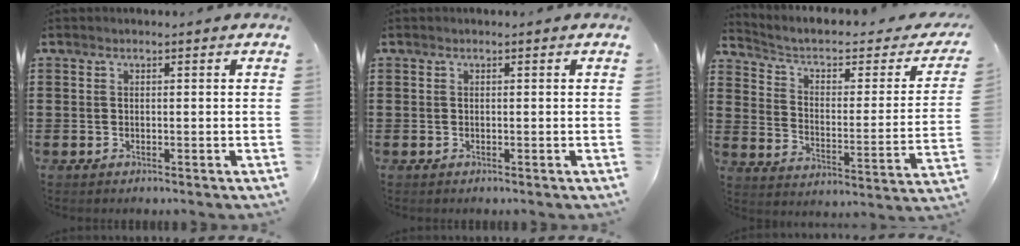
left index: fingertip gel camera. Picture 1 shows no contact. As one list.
[{"total": 0.0}, {"total": 4.4, "force": [2.8, 1.9, 2.8], "torque": [-0.072, -0.021, 0.038]}]